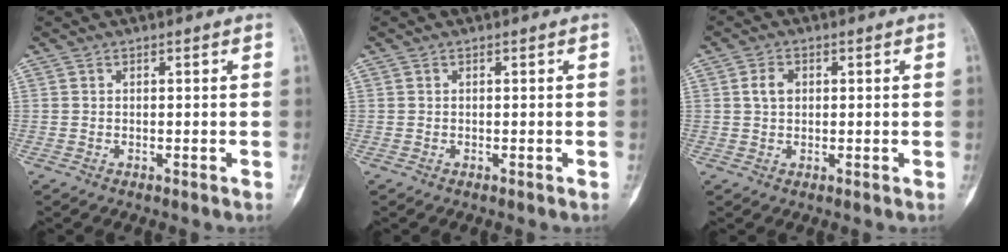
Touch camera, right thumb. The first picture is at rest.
{"total": 0.0}
{"total": 3.1, "force": [0.7, 2.2, 2.0], "torque": [-0.035, 0.004, 0.011]}